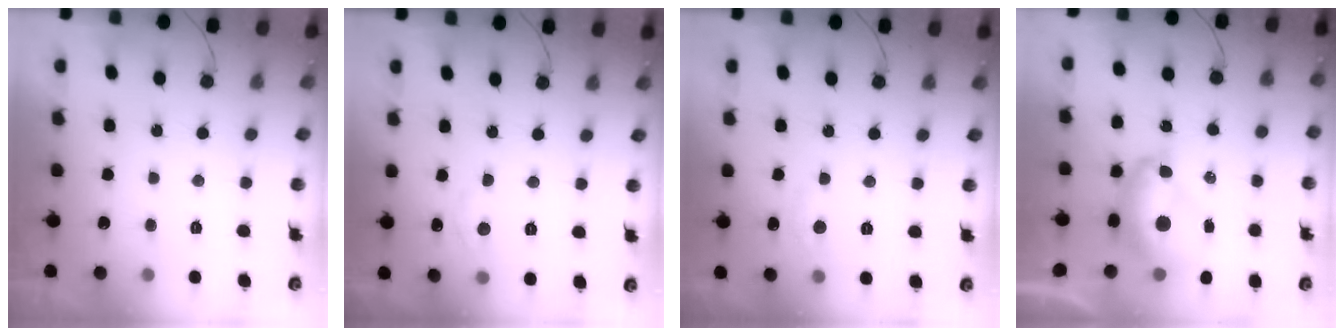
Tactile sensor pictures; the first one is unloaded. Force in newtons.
{"total": 4.6, "press": 4.6, "slide": 0.5}
{"total": 4.4, "press": 4.4, "slide": 0.7}
{"total": 10.1, "press": 10.0, "slide": 1.1}